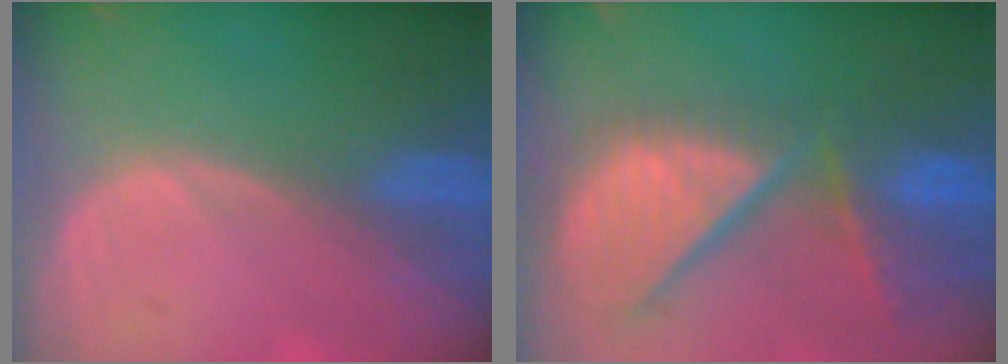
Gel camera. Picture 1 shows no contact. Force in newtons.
{"total": 13.0, "press": 10.9, "slide": 7.1}